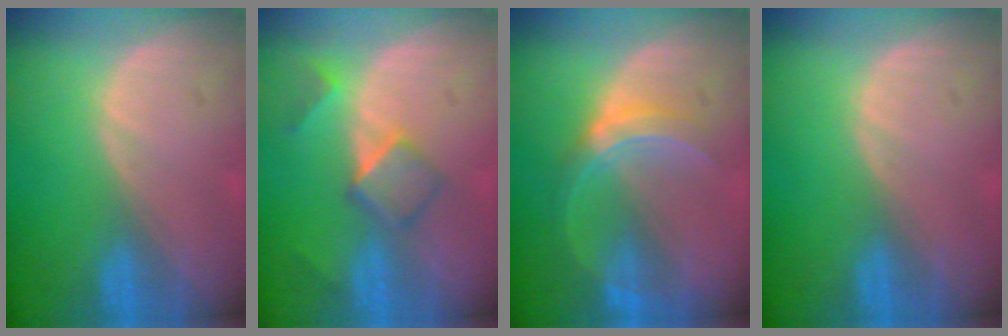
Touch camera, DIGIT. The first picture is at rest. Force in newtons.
{"total": 5.2, "press": 4.6, "slide": 2.5}
{"total": 5.9, "press": 5.8, "slide": 1.2}
{"total": 0.0}